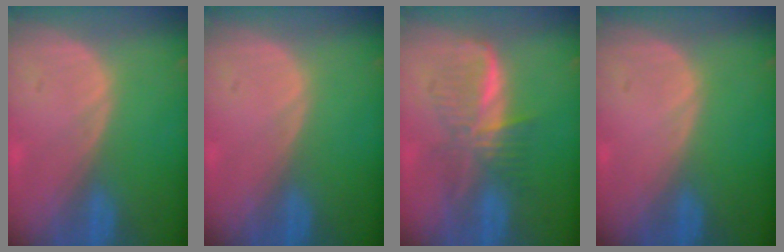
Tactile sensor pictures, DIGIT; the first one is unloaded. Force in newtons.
{"total": 0.0}
{"total": 6.0, "press": 5.9, "slide": 0.8}
{"total": 0.0}